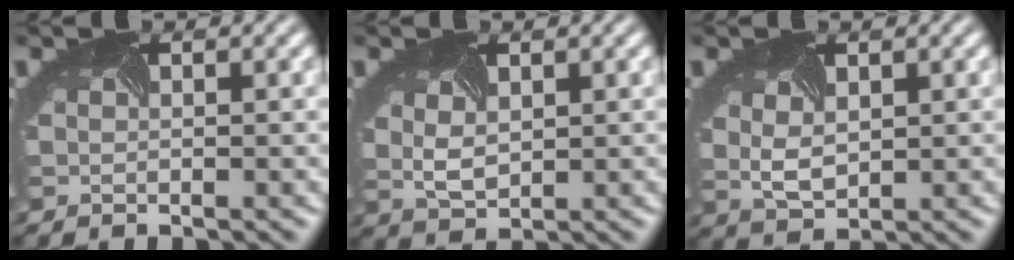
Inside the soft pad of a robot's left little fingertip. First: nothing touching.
{"total": 2.2, "force": [0.7, 1.4, 1.5], "torque": [-0.041, -0.007, 0.021]}
{"total": 2.5, "force": [0.7, 1.6, 1.8], "torque": [-0.048, -0.008, 0.020]}